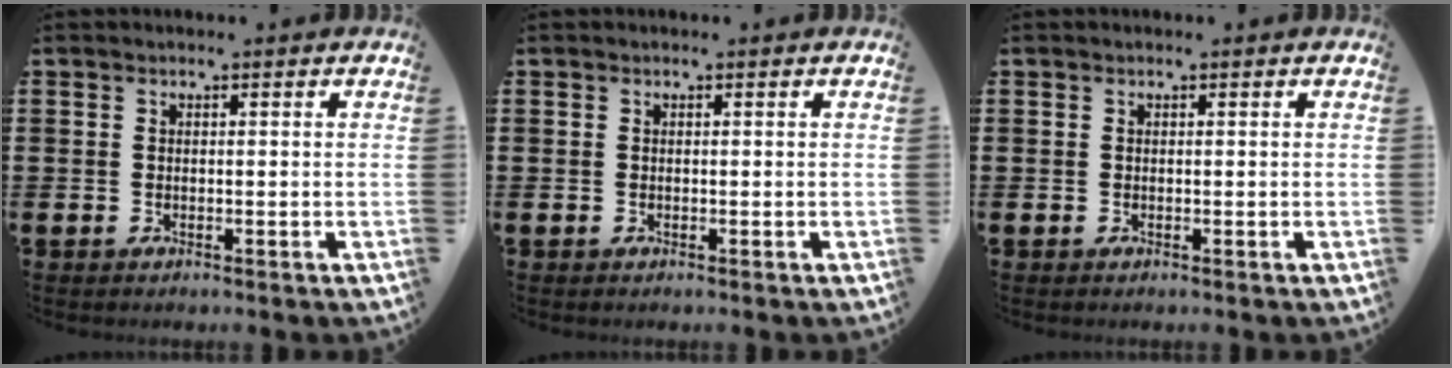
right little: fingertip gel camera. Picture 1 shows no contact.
{"total": 0.0}
{"total": 0.0}